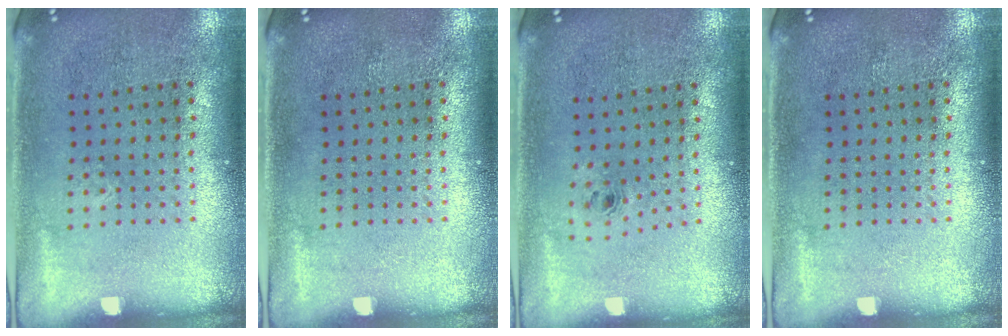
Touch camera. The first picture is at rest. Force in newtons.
{"total": 0.0}
{"total": 0.7, "press": 0.3, "slide": 0.6}
{"total": 0.0}